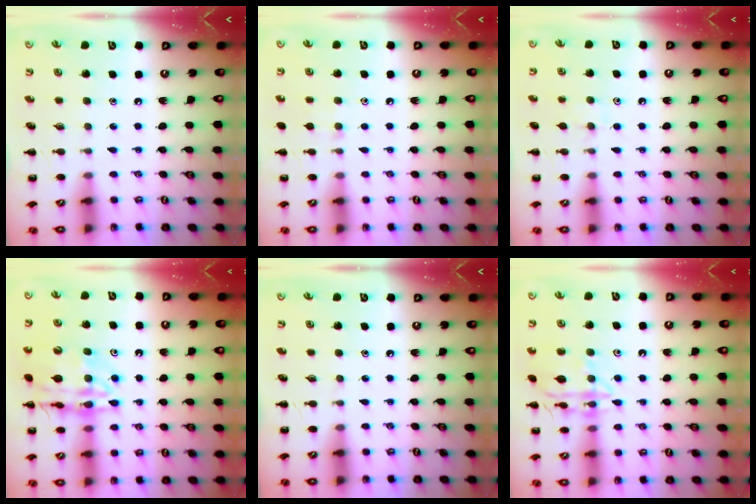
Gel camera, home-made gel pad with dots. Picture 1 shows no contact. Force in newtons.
{"total": 5.5, "press": 5.1, "slide": 2.0}
{"total": 5.4, "press": 5.1, "slide": 1.7}
{"total": 17.7, "press": 17.6, "slide": 1.6}
{"total": 0.0}
{"total": 14.5, "press": 14.4, "slide": 0.8}